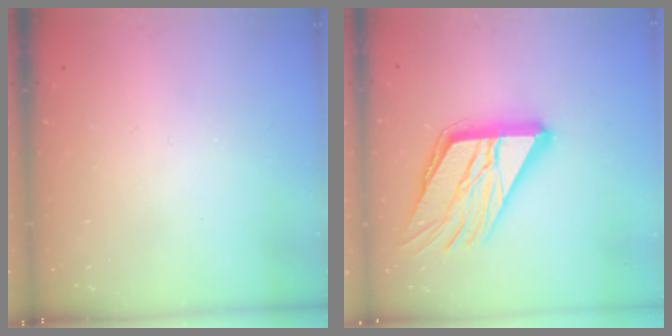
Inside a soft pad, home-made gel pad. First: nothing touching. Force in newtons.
{"total": 18.6, "press": 18.5, "slide": 2.2}